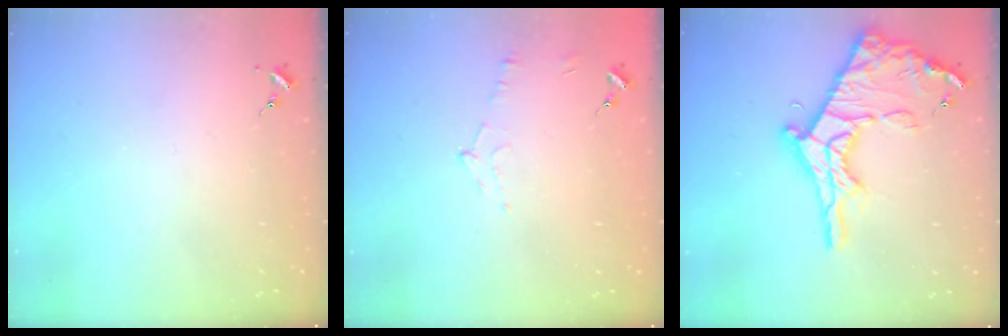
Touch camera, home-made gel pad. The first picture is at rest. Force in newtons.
{"total": 5.4, "press": 5.4, "slide": 0.7}
{"total": 21.0, "press": 20.9, "slide": 1.8}